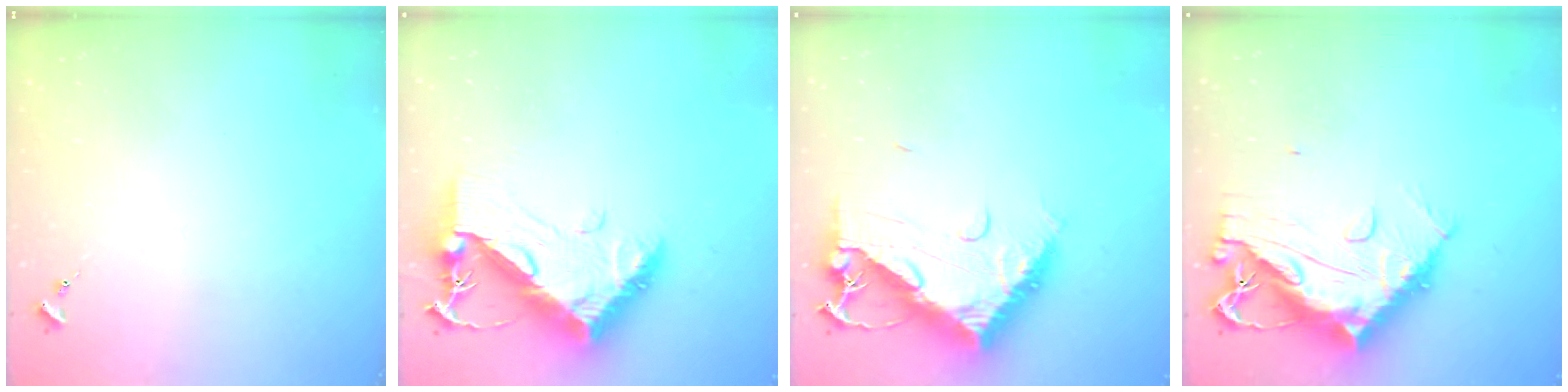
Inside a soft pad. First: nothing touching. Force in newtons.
{"total": 13.5, "press": 13.5, "slide": 1.2}
{"total": 15.7, "press": 15.6, "slide": 1.5}
{"total": 16.4, "press": 16.3, "slide": 1.5}